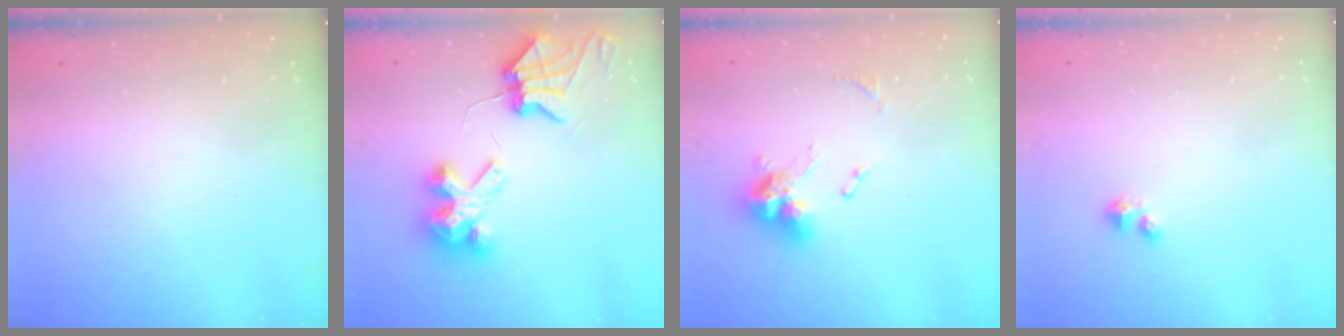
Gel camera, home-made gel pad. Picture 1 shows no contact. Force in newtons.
{"total": 8.5, "press": 8.5, "slide": 0.9}
{"total": 11.0, "press": 10.9, "slide": 0.8}
{"total": 2.8, "press": 2.8, "slide": 0.1}